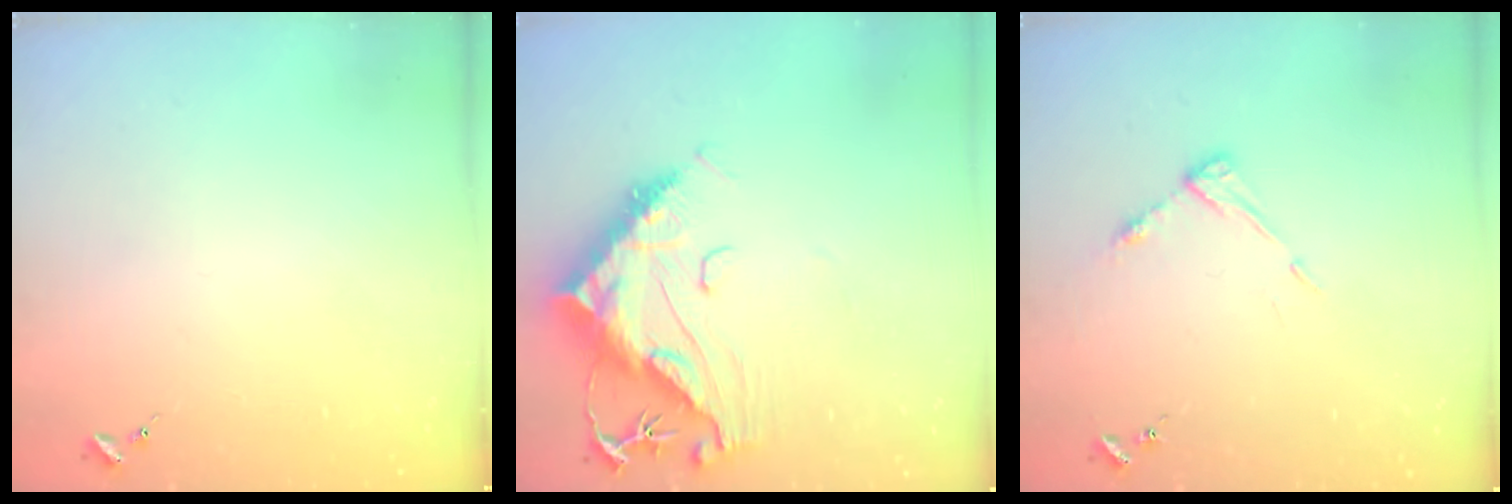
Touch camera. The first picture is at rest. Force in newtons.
{"total": 14.6, "press": 14.5, "slide": 1.5}
{"total": 6.4, "press": 6.4, "slide": 0.4}